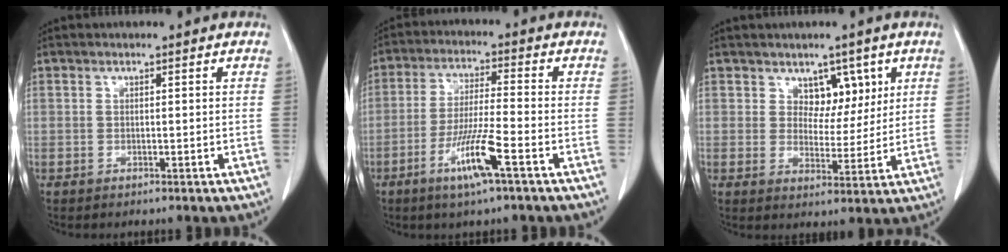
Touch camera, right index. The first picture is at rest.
{"total": 8.9, "force": [-4.4, -0.3, 7.7], "torque": [-0.151, -0.013, -0.086]}
{"total": 5.1, "force": [2.6, 3.4, 2.8], "torque": [-0.026, 0.001, 0.042]}